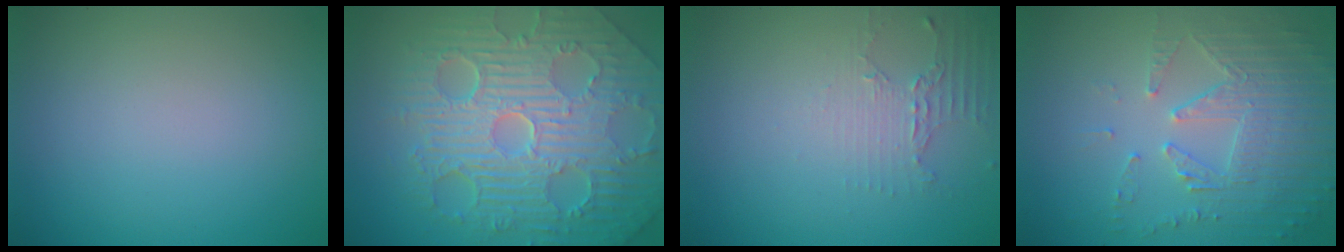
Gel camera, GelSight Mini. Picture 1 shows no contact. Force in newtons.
{"total": 11.1, "press": 7.2, "slide": 8.4}
{"total": 2.2, "press": 1.6, "slide": 1.5}
{"total": 5.1, "press": 3.7, "slide": 3.6}